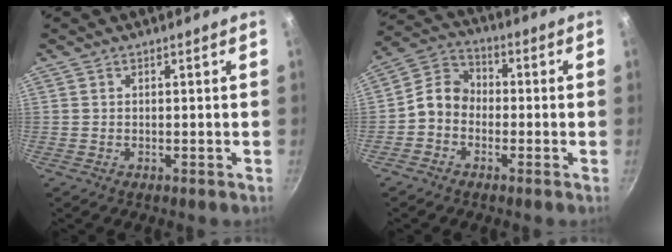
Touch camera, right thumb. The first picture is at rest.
{"total": 6.9, "force": [-1.8, 5.6, 3.6], "torque": [-0.045, 0.029, -0.058]}